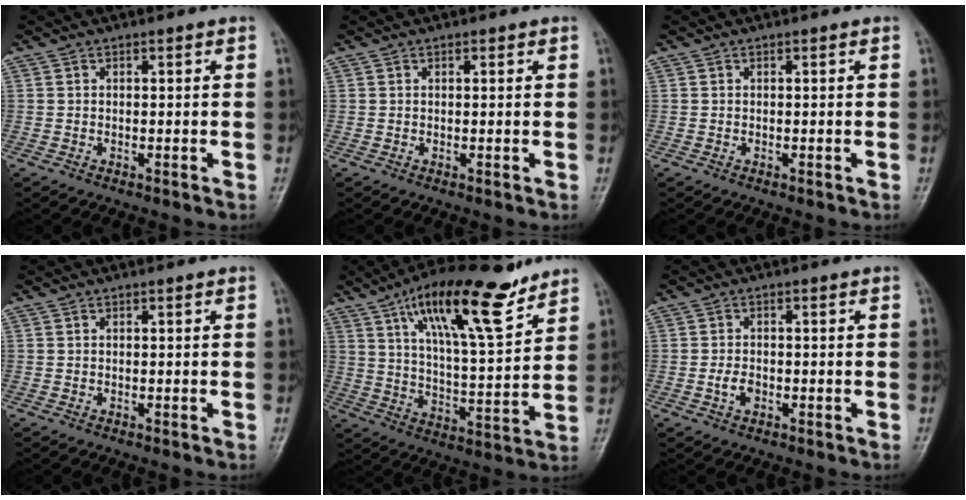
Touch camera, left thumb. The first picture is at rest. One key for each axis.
{"total": 0.8, "fx": 0.4, "fy": 0.5, "fz": 0.5, "tx": -0.004, "ty": -0.001, "tz": 0.003}
{"total": 0.0}
{"total": 0.0}
{"total": 18.9, "fx": 12.1, "fy": 5.3, "fz": 13.5, "tx": -0.199, "ty": -0.055, "tz": 0.207}
{"total": 2.5, "fx": -0.8, "fy": 1.7, "fz": 1.7, "tx": -0.029, "ty": 0.005, "tz": -0.016}